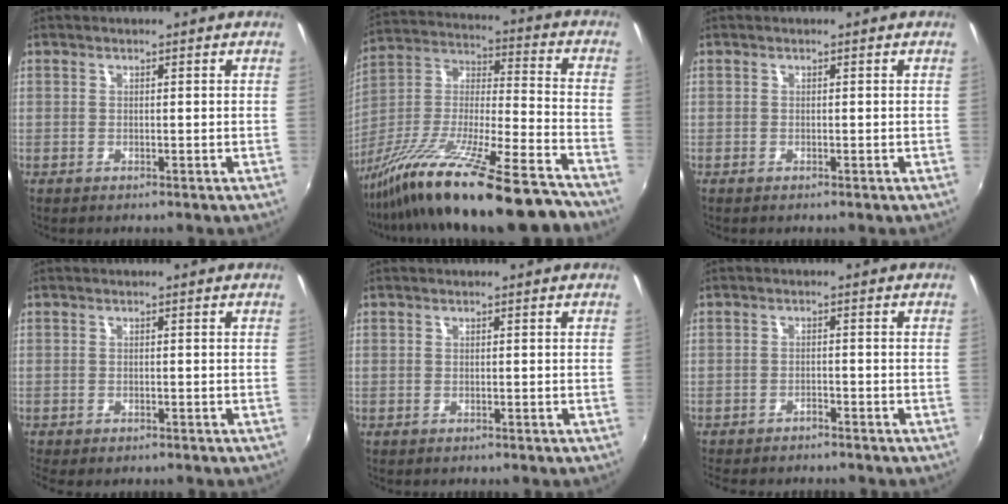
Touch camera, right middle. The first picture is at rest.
{"total": 24.4, "force": [-18.8, 2.3, 15.3], "torque": [-0.267, -0.043, -0.312]}
{"total": 0.0}
{"total": 1.9, "force": [-1.3, 0.8, 1.1], "torque": [-0.023, -0.015, -0.019]}
{"total": 0.7, "force": [0.6, -0.1, -0.2], "torque": [0.007, -0.001, 0.009]}
{"total": 3.9, "force": [-3.5, 1.0, 1.3], "torque": [-0.039, -0.013, -0.057]}